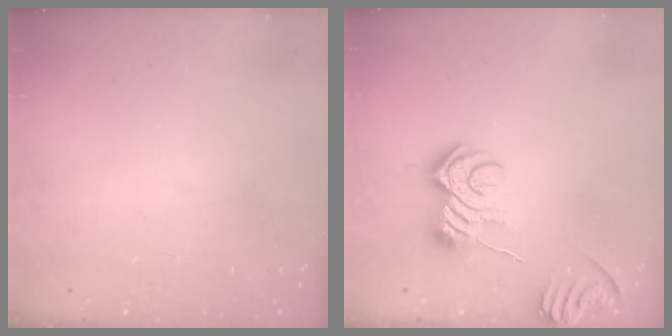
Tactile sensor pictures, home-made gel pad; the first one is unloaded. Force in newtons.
{"total": 10.2, "press": 10.2, "slide": 0.5}